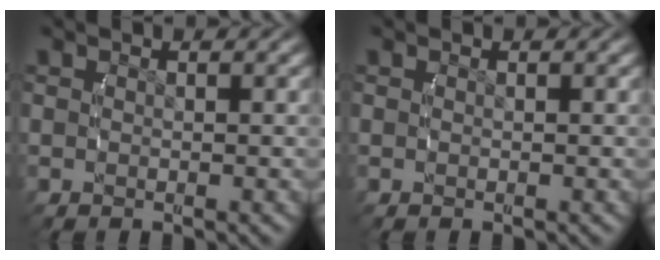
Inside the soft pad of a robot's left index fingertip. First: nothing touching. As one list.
[{"total": 0.0}]